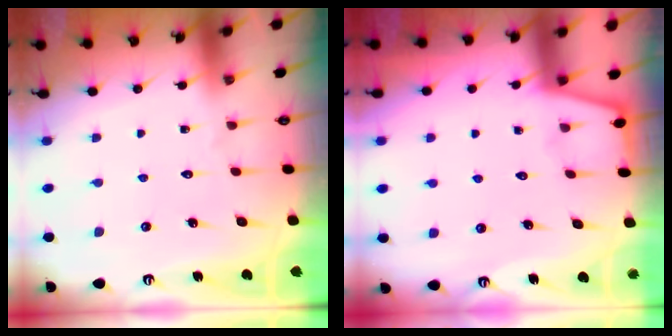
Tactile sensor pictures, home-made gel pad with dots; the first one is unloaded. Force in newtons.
{"total": 1.1, "press": 1.0, "slide": 0.2}